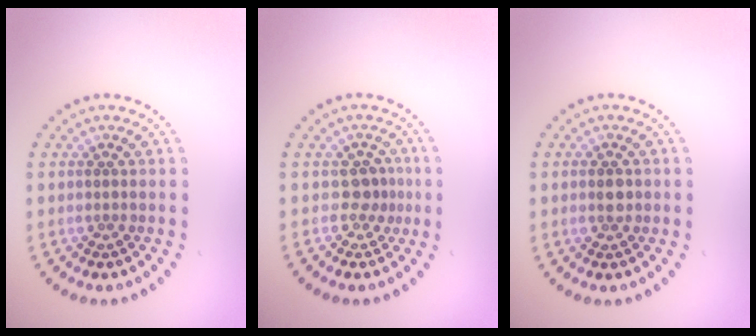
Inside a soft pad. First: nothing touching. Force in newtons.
{"total": 1.8, "press": 1.4, "slide": 1.2}
{"total": 1.9, "press": 1.9, "slide": 0.1}